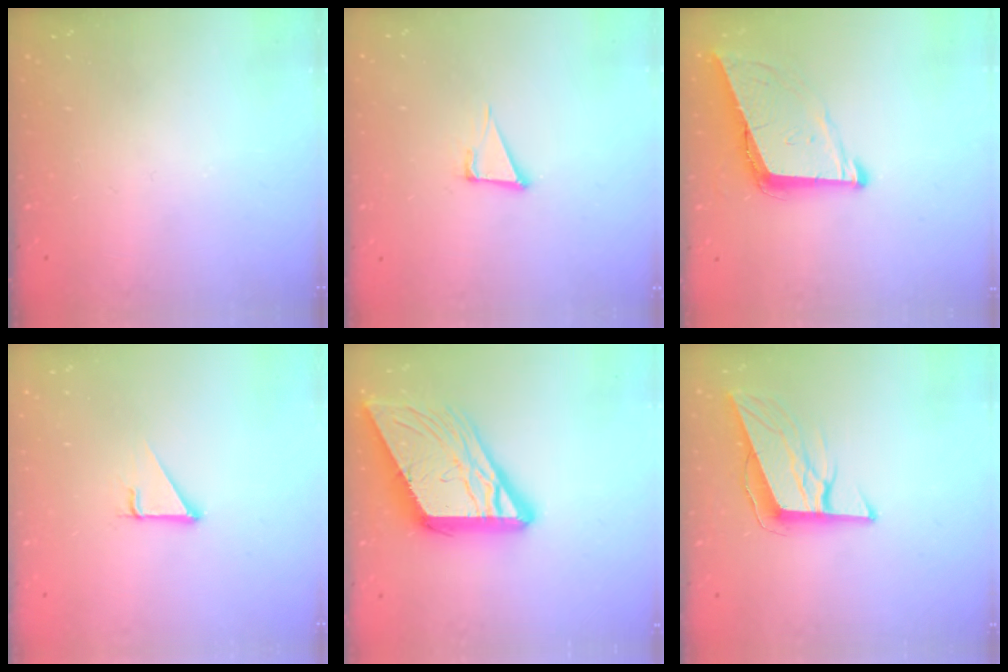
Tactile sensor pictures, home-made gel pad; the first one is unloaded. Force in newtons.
{"total": 5.1, "press": 4.3, "slide": 2.8}
{"total": 9.3, "press": 9.0, "slide": 2.3}
{"total": 2.9, "press": 2.9, "slide": 0.1}
{"total": 19.3, "press": 19.2, "slide": 2.3}
{"total": 10.7, "press": 10.2, "slide": 3.3}